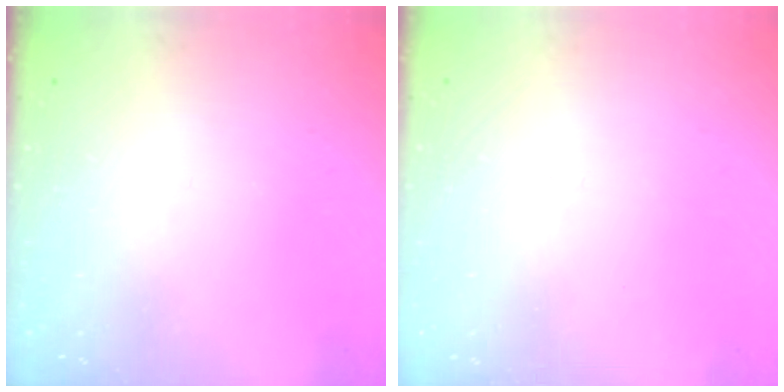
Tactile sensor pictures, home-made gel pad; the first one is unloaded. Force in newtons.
{"total": 2.2, "press": 2.2, "slide": 0.3}